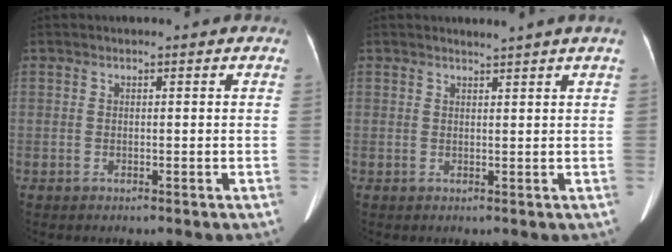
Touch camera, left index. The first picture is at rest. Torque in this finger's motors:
{"motor_torque": [-0.07, -0.06, -0.07, 0.02]}